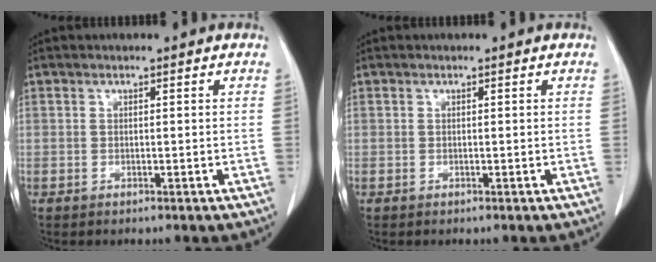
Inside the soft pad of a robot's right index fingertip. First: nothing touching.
{"total": 0.0}